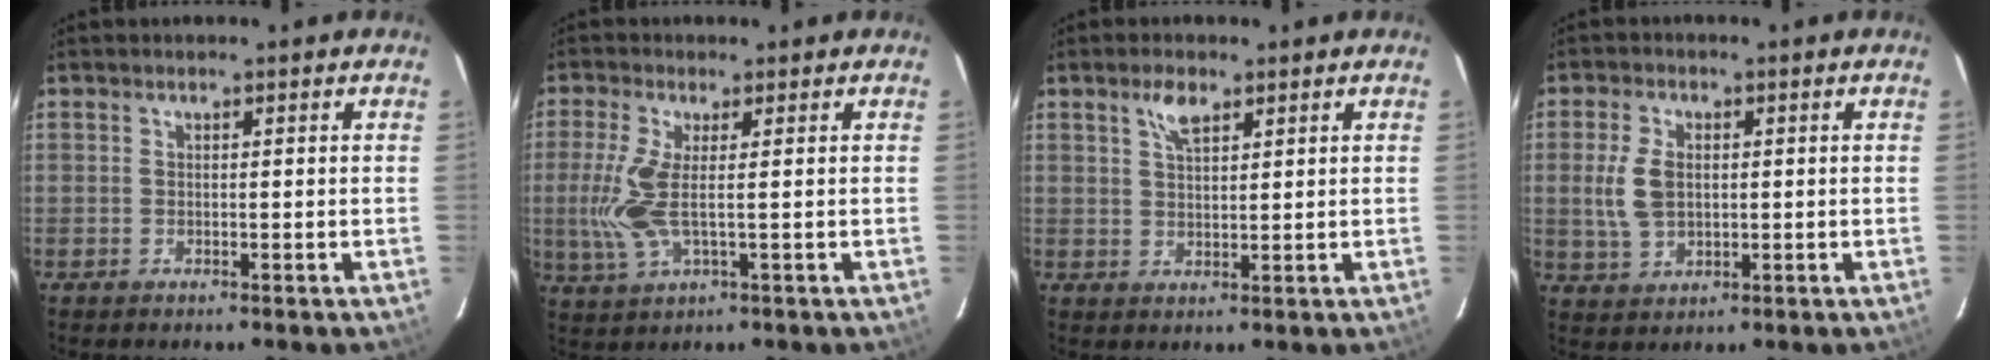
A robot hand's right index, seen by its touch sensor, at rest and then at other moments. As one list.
[{"total": 7.5, "force": [0.1, 1.9, 7.3], "torque": [-0.174, -0.001, 0.003]}, {"total": 3.8, "force": [2.3, 1.6, 2.5], "torque": [-0.047, 0.007, 0.043]}, {"total": 6.6, "force": [0.4, 4.3, 5.0], "torque": [-0.110, 0.005, 0.014]}]